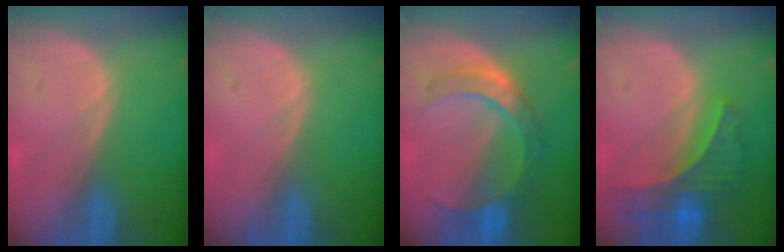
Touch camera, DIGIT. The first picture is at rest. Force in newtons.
{"total": 0.0}
{"total": 7.2, "press": 7.2, "slide": 0.6}
{"total": 7.8, "press": 6.8, "slide": 3.8}